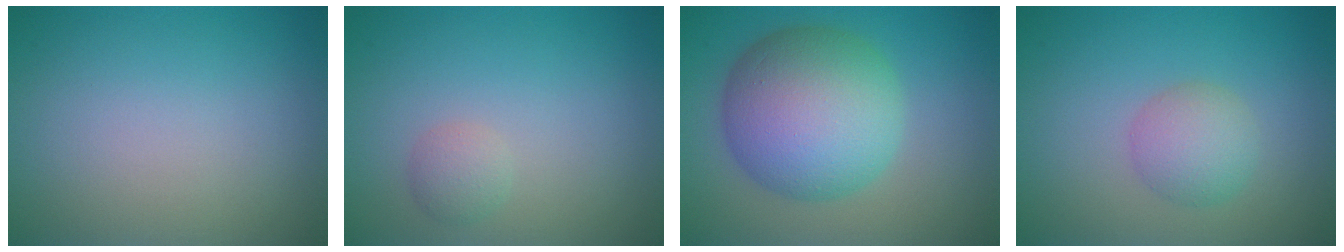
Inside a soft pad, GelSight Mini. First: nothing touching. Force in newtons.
{"total": 1.3, "press": 1.3, "slide": 0.2}
{"total": 10.4, "press": 10.4, "slide": 0.3}
{"total": 2.8, "press": 2.8, "slide": 0.1}